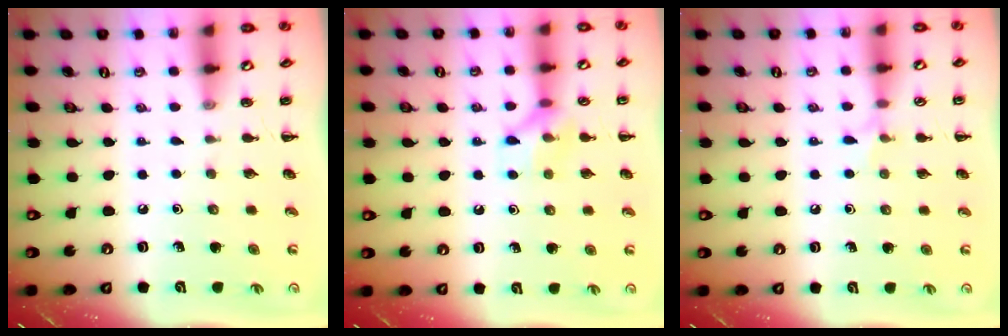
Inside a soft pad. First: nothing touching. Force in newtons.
{"total": 8.2, "press": 8.2, "slide": 0.7}
{"total": 4.8, "press": 4.5, "slide": 1.6}